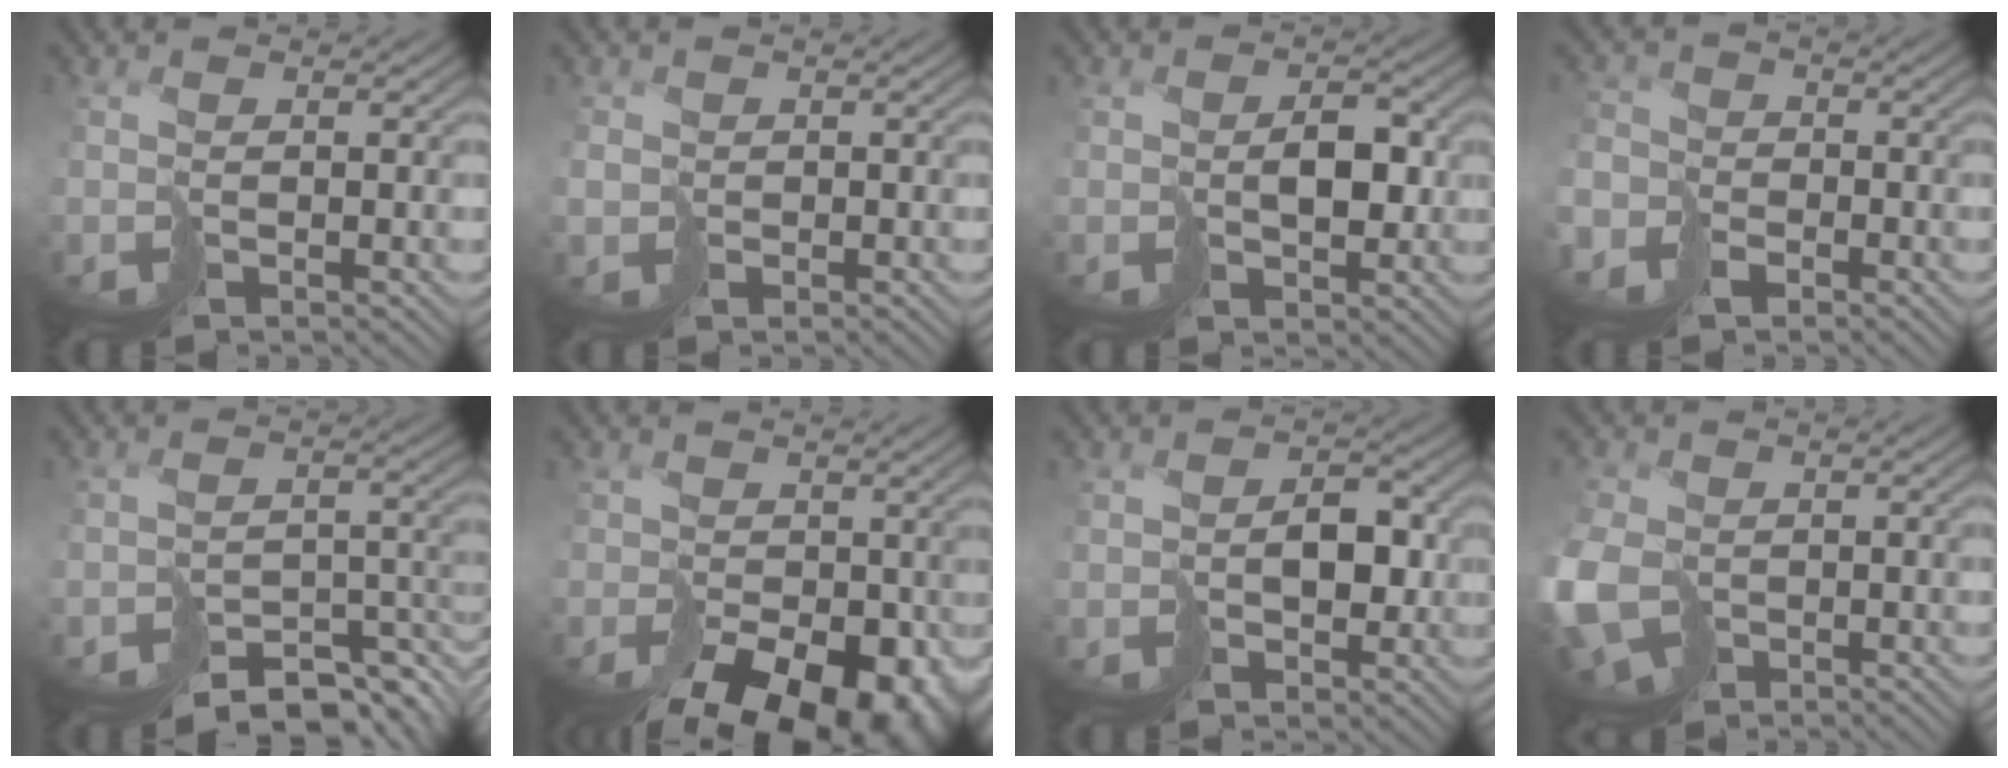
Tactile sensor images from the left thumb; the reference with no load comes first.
{"total": 1.0, "force": [0.0, 1.0, 0.0], "torque": [0.001, -0.001, -0.004]}
{"total": 3.4, "force": [0.7, 2.3, 2.5], "torque": [-0.035, 0.005, 0.021]}
{"total": 4.8, "force": [-3.3, 3.2, 1.2], "torque": [-0.029, -0.010, -0.074]}
{"total": 7.5, "force": [-6.7, 2.5, 2.4], "torque": [-0.024, -0.004, -0.083]}
{"total": 12.9, "force": [-6.5, 8.4, 7.3], "torque": [-0.101, -0.052, -0.051]}
{"total": 3.7, "force": [0.0, 2.9, 2.3], "torque": [-0.018, 0.006, 0.011]}
{"total": 9.7, "force": [-2.9, 6.5, 6.5], "torque": [-0.181, -0.038, -0.047]}